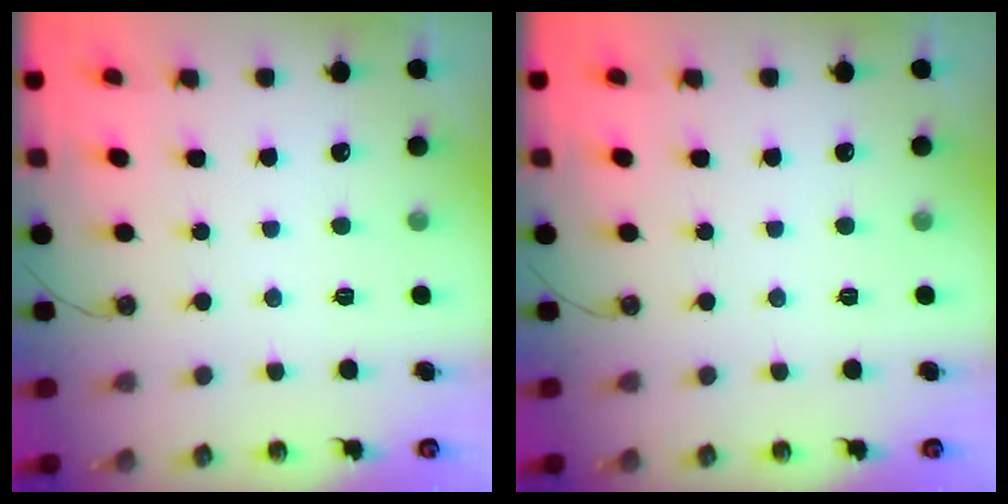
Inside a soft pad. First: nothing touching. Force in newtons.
{"total": 0.0}